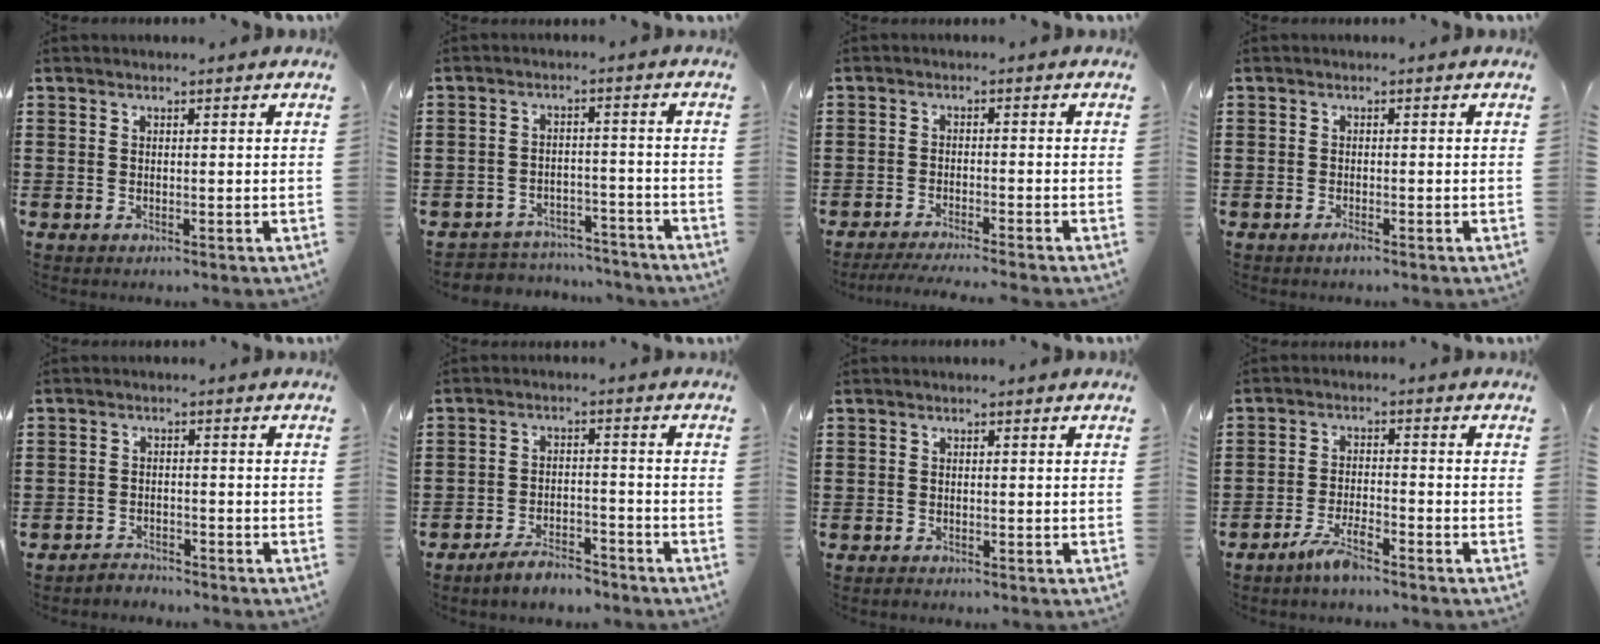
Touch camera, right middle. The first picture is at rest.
{"total": 4.1, "force": [-4.0, 0.7, -0.1], "torque": [-0.006, 0.004, -0.086]}
{"total": 2.9, "force": [-2.7, -0.3, 1.1], "torque": [-0.017, -0.002, -0.053]}
{"total": 0.9, "force": [-0.7, 0.2, 0.6], "torque": [-0.013, -0.007, -0.011]}
{"total": 2.6, "force": [-2.6, 0.5, -0.3], "torque": [-0.002, 0.002, -0.059]}
{"total": 4.8, "force": [-4.5, 0.8, 1.5], "torque": [-0.031, 0.005, -0.089]}
{"total": 0.6, "force": [-0.5, 0.1, 0.0], "torque": [-0.001, 0.000, -0.012]}
{"total": 4.3, "force": [-3.4, 0.8, 2.5], "torque": [-0.054, 0.002, -0.066]}